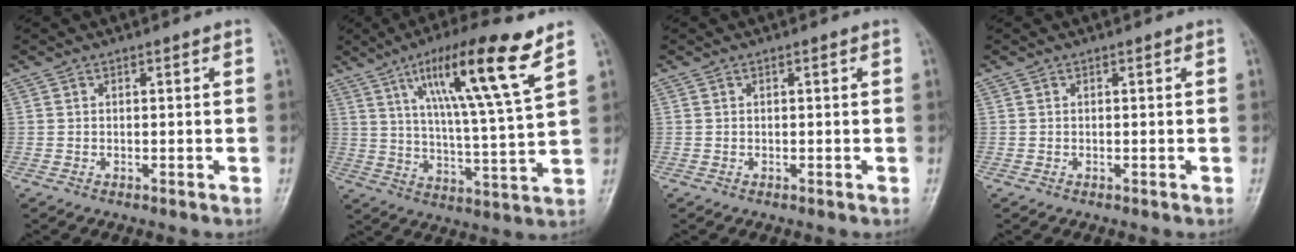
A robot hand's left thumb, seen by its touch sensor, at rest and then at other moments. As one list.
[{"total": 17.0, "force": [9.0, 1.5, 14.3], "torque": [-0.238, -0.037, 0.153]}, {"total": 0.0}, {"total": 0.0}]